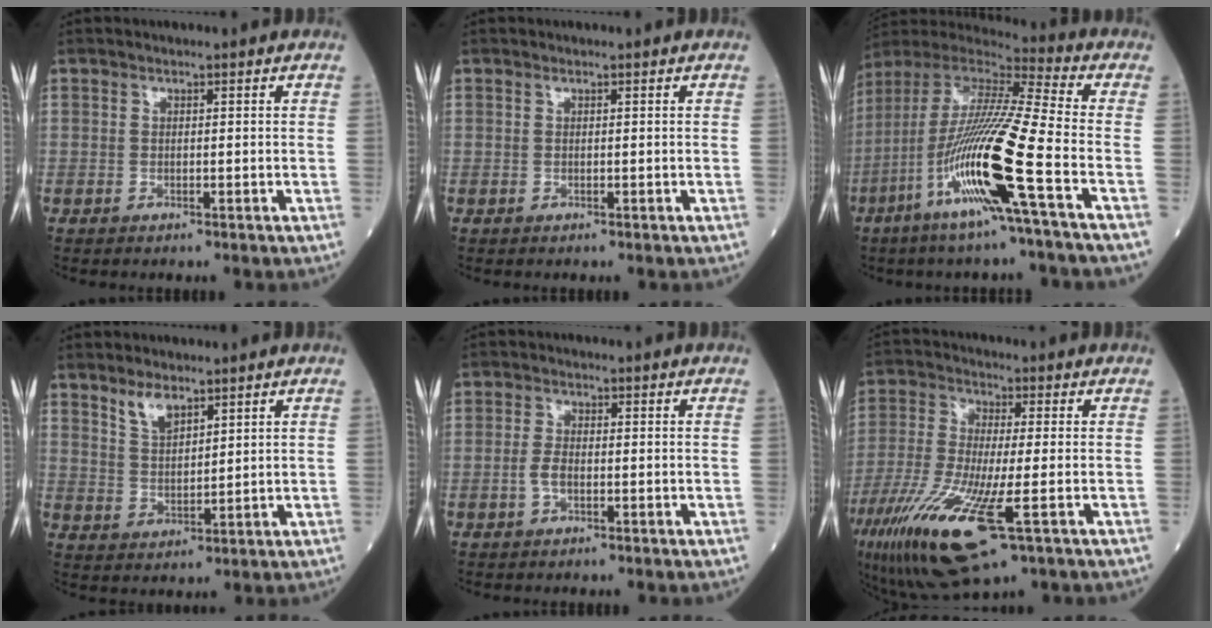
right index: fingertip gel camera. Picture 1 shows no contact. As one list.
[{"total": 0.0}, {"total": 18.9, "force": [-6.9, -0.7, 17.6], "torque": [-0.365, -0.024, -0.144]}, {"total": 4.6, "force": [3.5, 1.7, 2.6], "torque": [-0.054, -0.002, 0.073]}, {"total": 2.3, "force": [-0.7, 1.1, 1.9], "torque": [-0.047, 0.001, -0.012]}, {"total": 16.1, "force": [-6.9, 2.7, 14.3], "torque": [-0.304, -0.046, -0.121]}]